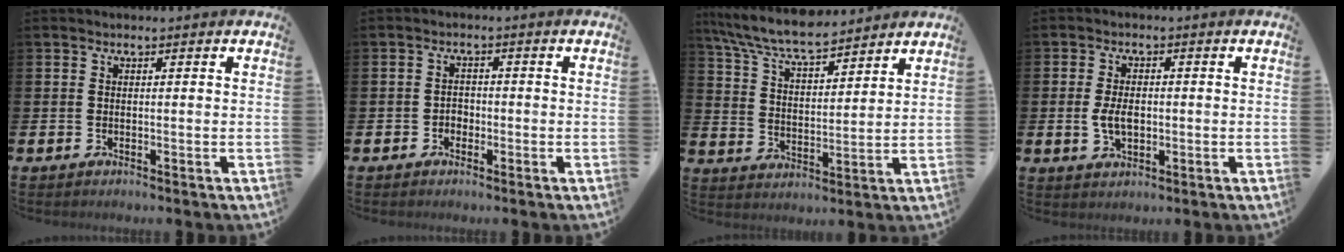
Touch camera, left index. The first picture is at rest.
{"total": 2.0, "force": [-1.5, 1.3, 0.2], "torque": [-0.002, 0.004, -0.032]}
{"total": 7.1, "force": [6.6, 0.8, 2.6], "torque": [-0.078, -0.035, 0.118]}
{"total": 3.8, "force": [-0.8, 2.2, 2.9], "torque": [-0.050, 0.002, -0.021]}